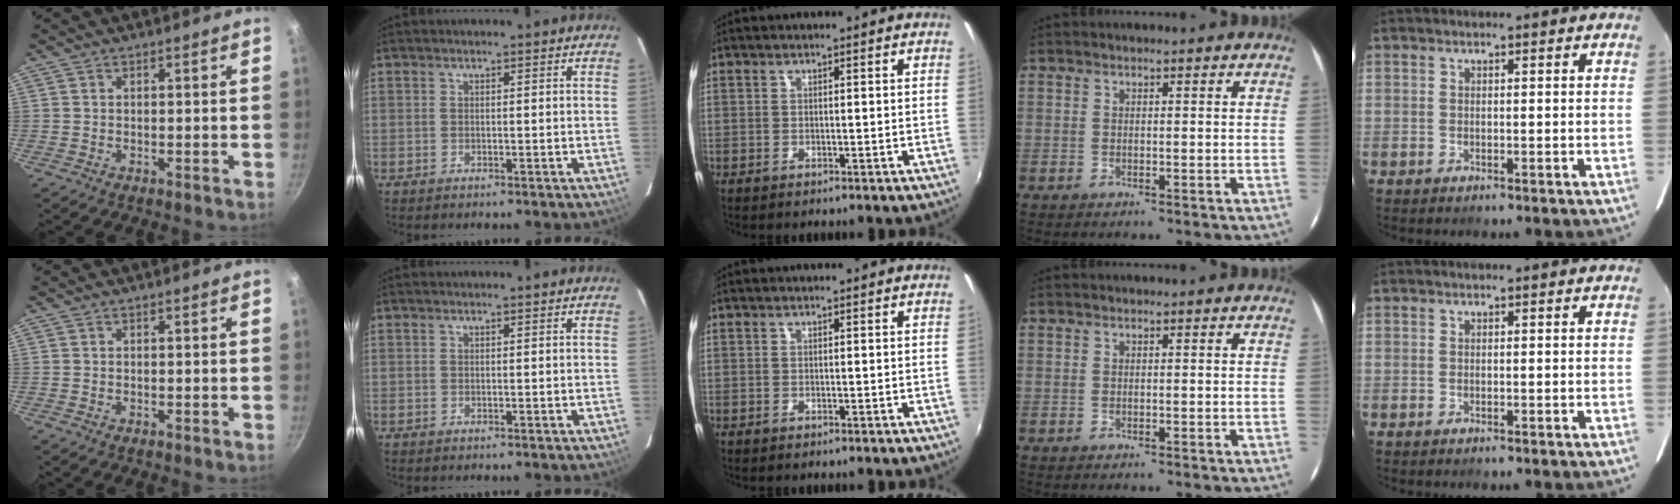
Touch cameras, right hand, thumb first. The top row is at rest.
{}